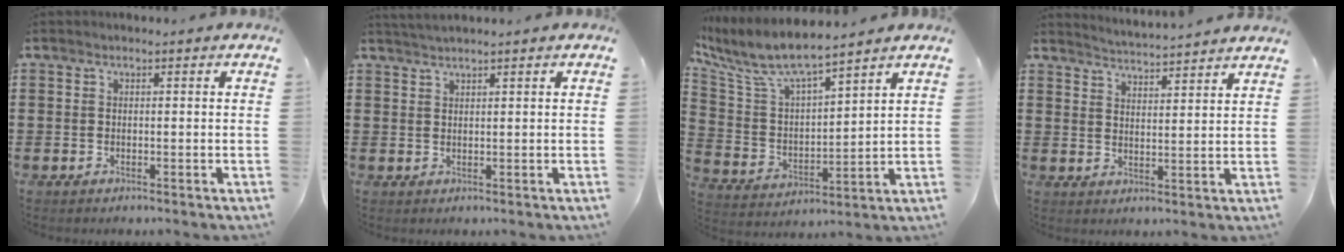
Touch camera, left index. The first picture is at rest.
{"total": 1.4, "force": [1.3, -0.2, 0.5], "torque": [-0.011, 0.001, 0.026]}
{"total": 7.8, "force": [6.6, 1.5, 3.8], "torque": [-0.105, -0.036, 0.110]}
{"total": 3.8, "force": [3.7, -1.0, -0.1], "torque": [-0.013, -0.025, 0.063]}